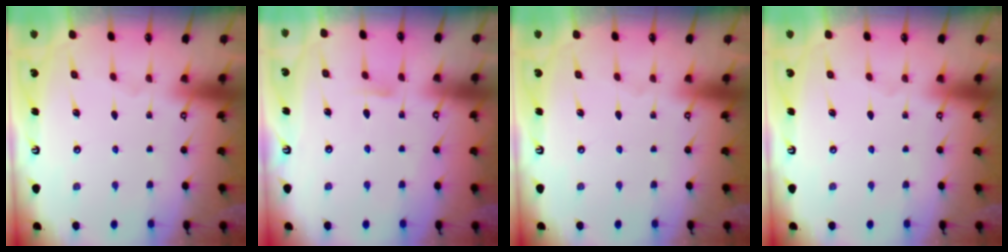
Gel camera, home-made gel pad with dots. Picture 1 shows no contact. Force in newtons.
{"total": 3.9, "press": 3.8, "slide": 0.4}
{"total": 0.0}
{"total": 0.0}